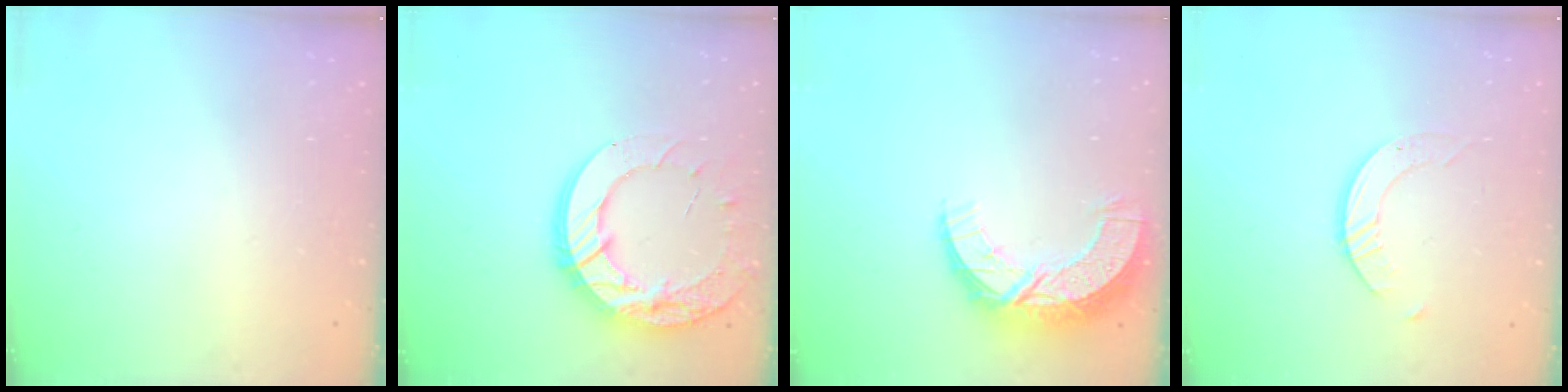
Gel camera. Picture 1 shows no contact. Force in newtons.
{"total": 18.0, "press": 17.9, "slide": 1.6}
{"total": 11.6, "press": 11.6, "slide": 0.7}
{"total": 2.9, "press": 2.9, "slide": 0.3}